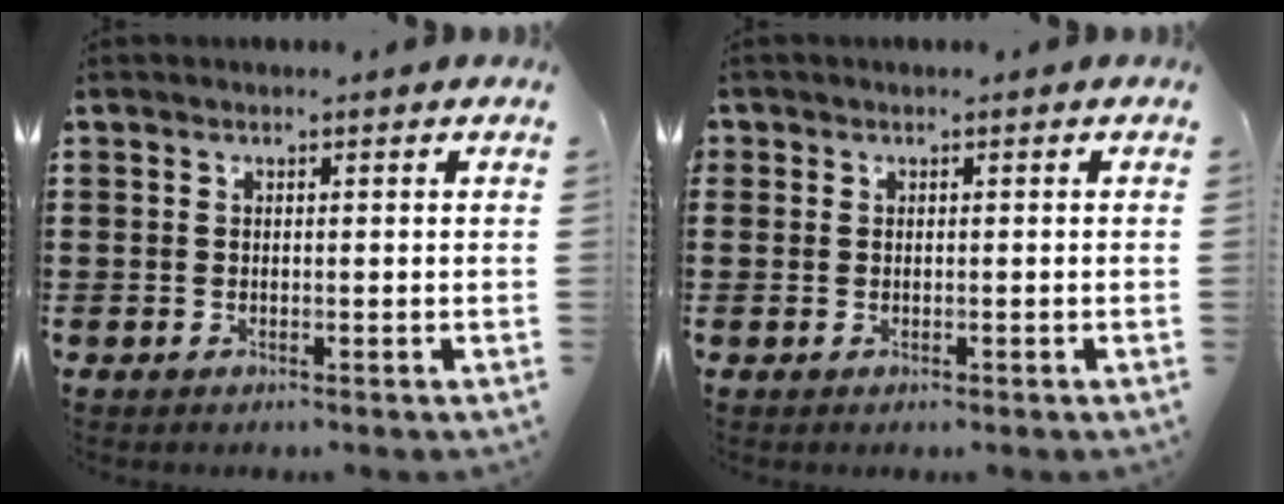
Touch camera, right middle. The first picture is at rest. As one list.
[{"total": 0.8, "force": [0.2, 0.8, 0.1], "torque": [-0.003, 0.004, 0.003]}]